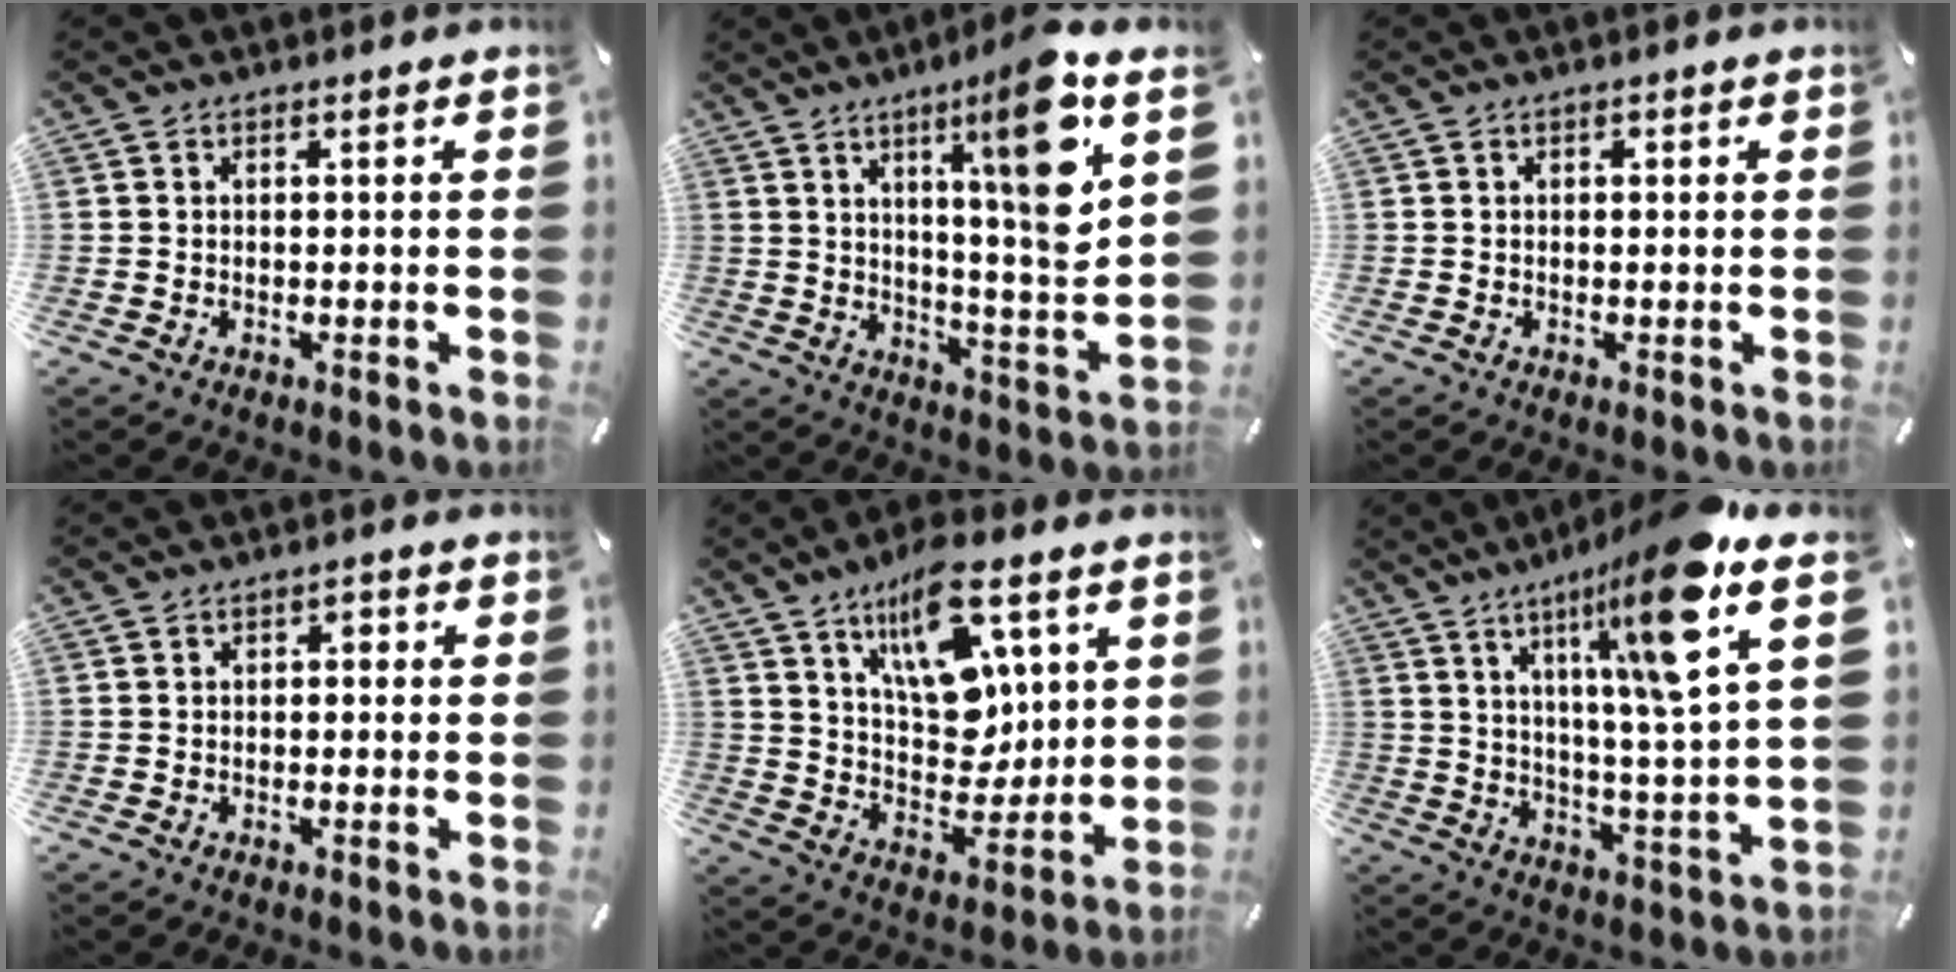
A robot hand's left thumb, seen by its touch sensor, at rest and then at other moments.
{"total": 16.7, "force": [7.4, 2.5, 14.8], "torque": [-0.217, -0.043, 0.102]}
{"total": 0.6, "force": [0.1, 0.4, 0.5], "torque": [-0.001, -0.002, 0.000]}
{"total": 1.5, "force": [-0.8, 0.9, 0.8], "torque": [-0.017, 0.009, -0.020]}
{"total": 16.9, "force": [8.5, 9.5, 11.1], "torque": [-0.168, -0.042, 0.149]}
{"total": 17.8, "force": [9.6, 1.6, 14.9], "torque": [-0.238, -0.044, 0.133]}